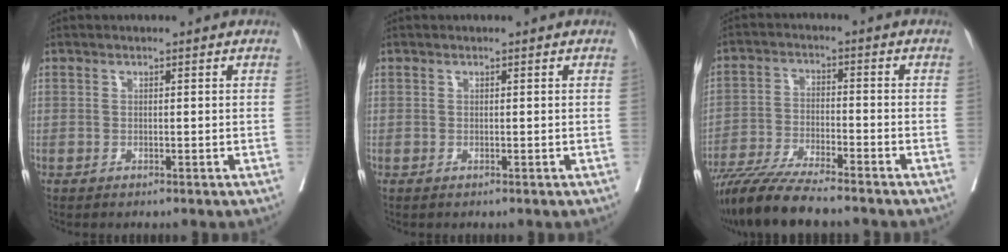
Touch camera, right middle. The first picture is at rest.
{"total": 0.0}
{"total": 11.8, "force": [-10.1, 0.7, 5.9], "torque": [-0.100, -0.027, -0.174]}